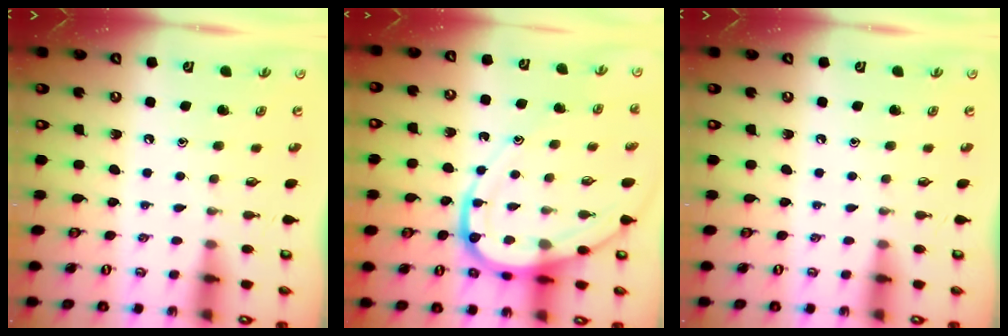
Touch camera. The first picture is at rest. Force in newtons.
{"total": 14.0, "press": 13.9, "slide": 1.5}
{"total": 0.0}